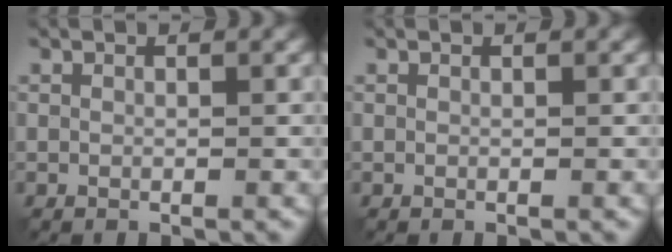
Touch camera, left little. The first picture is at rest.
{"total": 0.0}